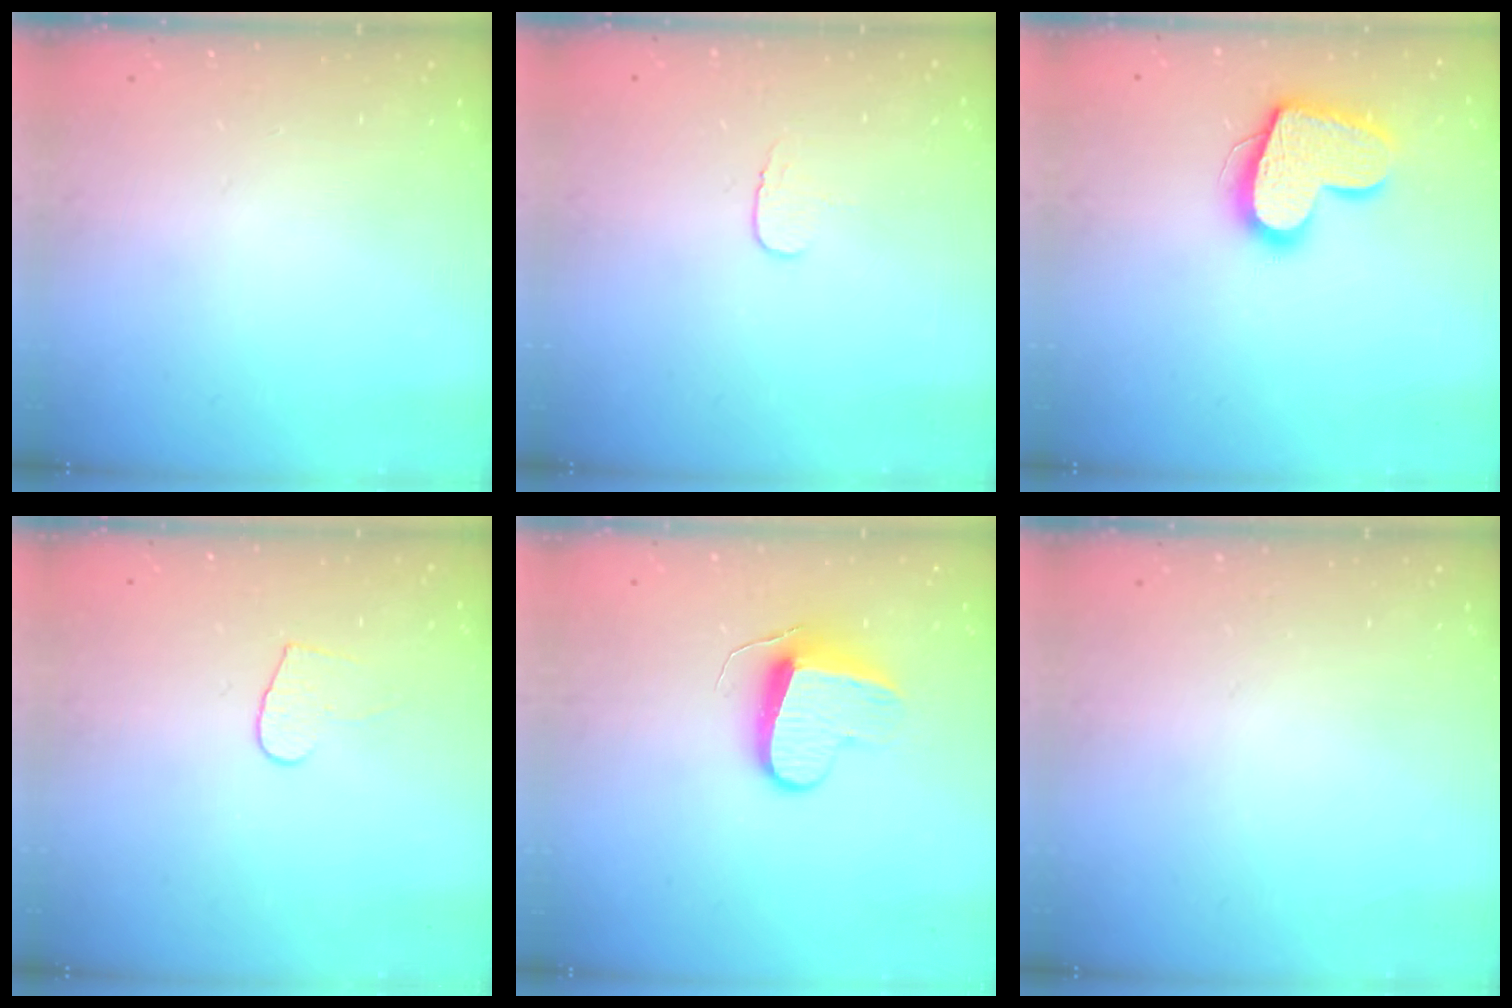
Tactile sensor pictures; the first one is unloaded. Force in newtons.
{"total": 3.9, "press": 3.8, "slide": 0.4}
{"total": 15.8, "press": 15.7, "slide": 1.4}
{"total": 4.7, "press": 4.7, "slide": 0.4}
{"total": 9.1, "press": 9.0, "slide": 0.6}
{"total": 0.0}